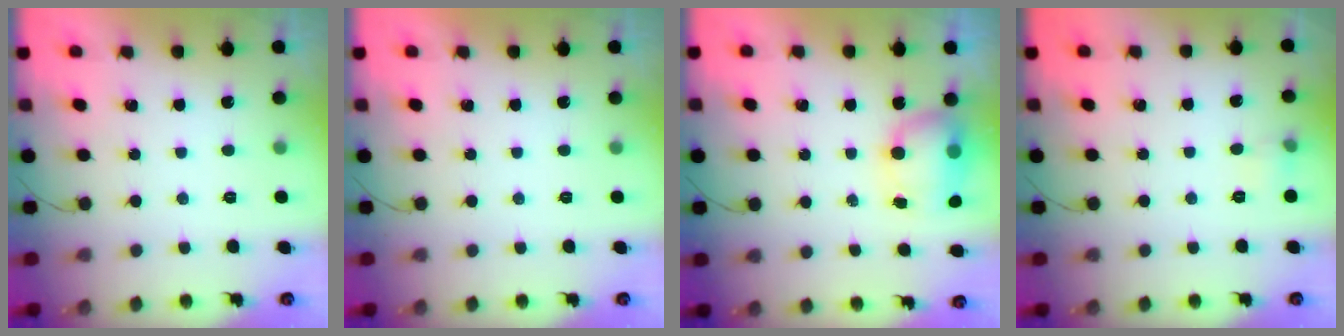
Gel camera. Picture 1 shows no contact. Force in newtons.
{"total": 0.0}
{"total": 12.3, "press": 9.5, "slide": 7.9}
{"total": 4.8, "press": 4.6, "slide": 1.5}